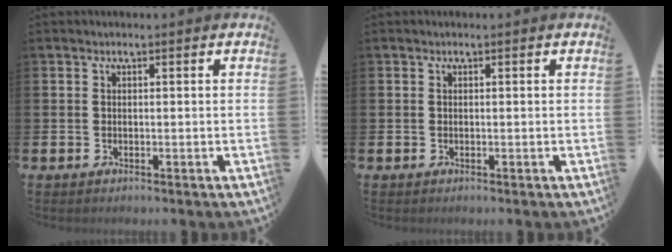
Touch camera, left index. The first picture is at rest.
{"total": 0.0}